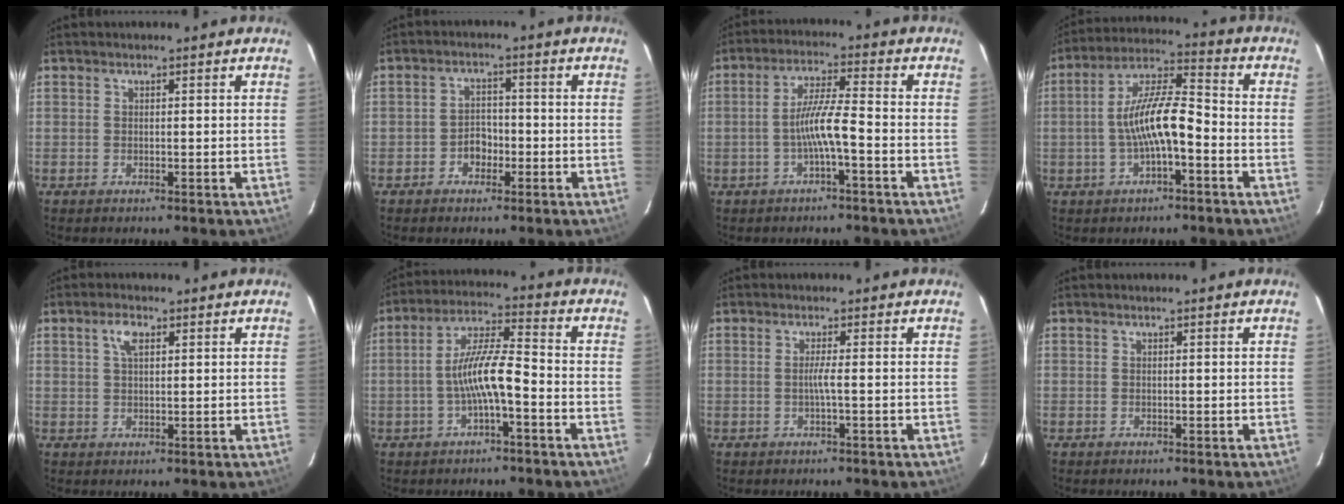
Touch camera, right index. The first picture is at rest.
{"total": 3.5, "force": [-1.6, 2.7, 1.5], "torque": [-0.030, 0.010, -0.022]}
{"total": 6.0, "force": [-2.3, 0.0, 5.6], "torque": [-0.114, 0.009, -0.040]}
{"total": 10.6, "force": [-2.8, 2.7, 9.9], "torque": [-0.191, 0.018, -0.051]}
{"total": 3.3, "force": [1.4, 1.6, 2.5], "torque": [-0.049, 0.009, 0.026]}
{"total": 8.7, "force": [-2.8, 1.4, 8.1], "torque": [-0.167, 0.014, -0.051]}
{"total": 1.6, "force": [-0.4, -0.6, 1.4], "torque": [-0.024, -0.003, -0.010]}
{"total": 0.0}